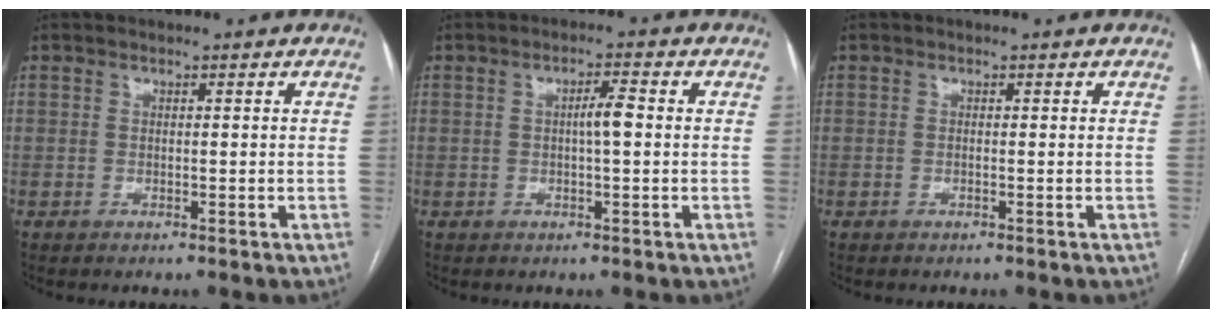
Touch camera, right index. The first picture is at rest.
{"total": 2.9, "force": [0.0, 0.3, 2.9], "torque": [-0.051, 0.004, 0.000]}
{"total": 0.0}